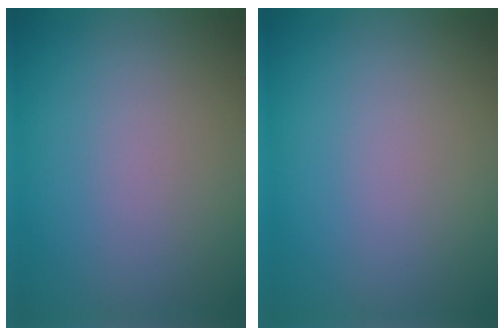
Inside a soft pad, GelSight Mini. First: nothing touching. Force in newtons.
{"total": 0.0}